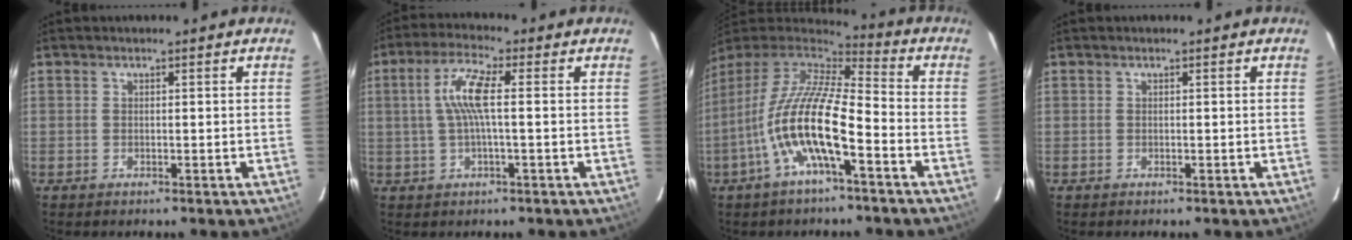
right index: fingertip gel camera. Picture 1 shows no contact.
{"total": 7.2, "force": [0.5, 0.9, 7.1], "torque": [-0.141, 0.008, 0.011]}
{"total": 16.0, "force": [-5.9, 3.8, 14.4], "torque": [-0.270, -0.013, -0.120]}
{"total": 0.0}